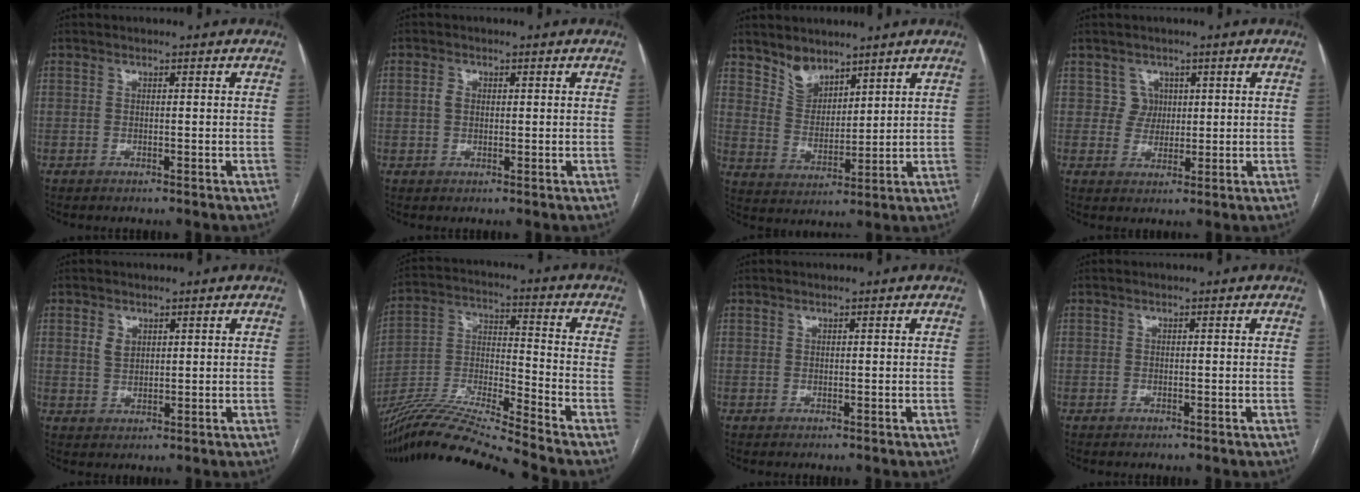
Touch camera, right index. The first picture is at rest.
{"total": 1.8, "force": [0.3, 1.4, 1.1], "torque": [-0.026, 0.009, 0.007]}
{"total": 5.8, "force": [4.8, 2.9, 1.6], "torque": [-0.034, 0.000, 0.102]}
{"total": 3.1, "force": [1.2, 2.9, -0.1], "torque": [0.007, 0.005, 0.019]}
{"total": 2.8, "force": [1.3, 2.0, 1.5], "torque": [-0.031, 0.002, 0.030]}
{"total": 15.8, "force": [-14.3, -2.3, 6.2], "torque": [-0.116, 0.000, -0.265]}
{"total": 0.0}
{"total": 0.0}